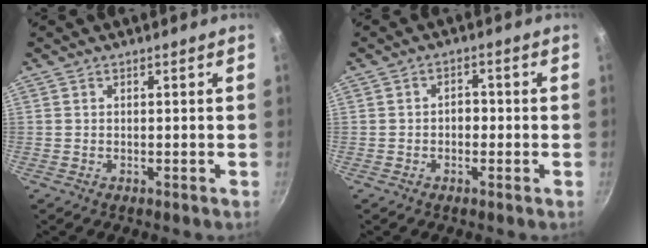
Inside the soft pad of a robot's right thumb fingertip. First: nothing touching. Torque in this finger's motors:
{"motor_torque": [-0.34, 0.27, 0.08, 0.29, 0.01]}